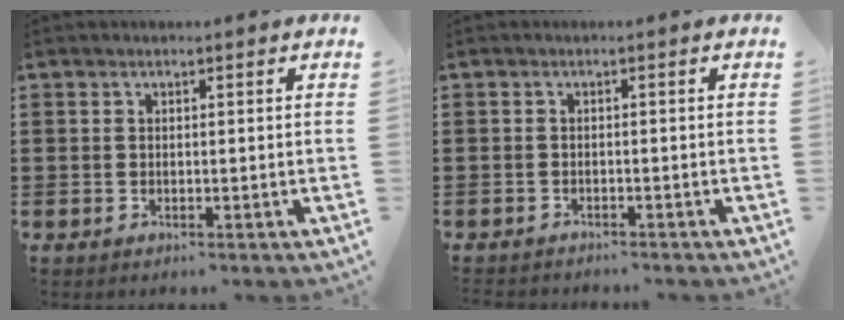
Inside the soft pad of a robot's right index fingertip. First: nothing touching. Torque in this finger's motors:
{"motor_torque": [-0.91, 0.97, -1.05, 0.02]}